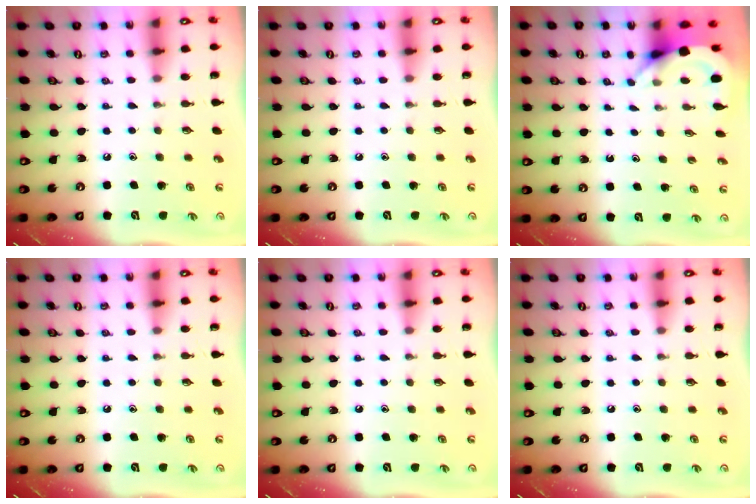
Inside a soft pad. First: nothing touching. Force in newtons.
{"total": 0.0}
{"total": 3.9, "press": 3.8, "slide": 0.3}
{"total": 0.0}
{"total": 0.0}
{"total": 0.0}